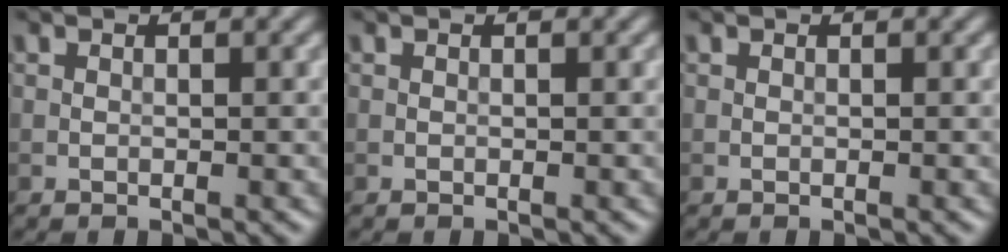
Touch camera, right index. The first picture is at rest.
{"total": 0.0}
{"total": 0.0}